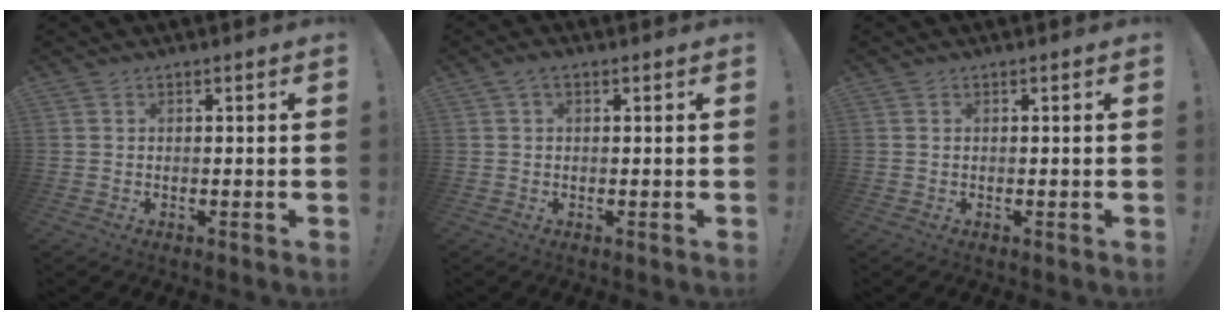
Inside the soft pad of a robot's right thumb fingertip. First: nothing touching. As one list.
[{"total": 2.2, "force": [0.9, 1.2, 1.6], "torque": [-0.025, 0.002, 0.014]}, {"total": 0.0}]